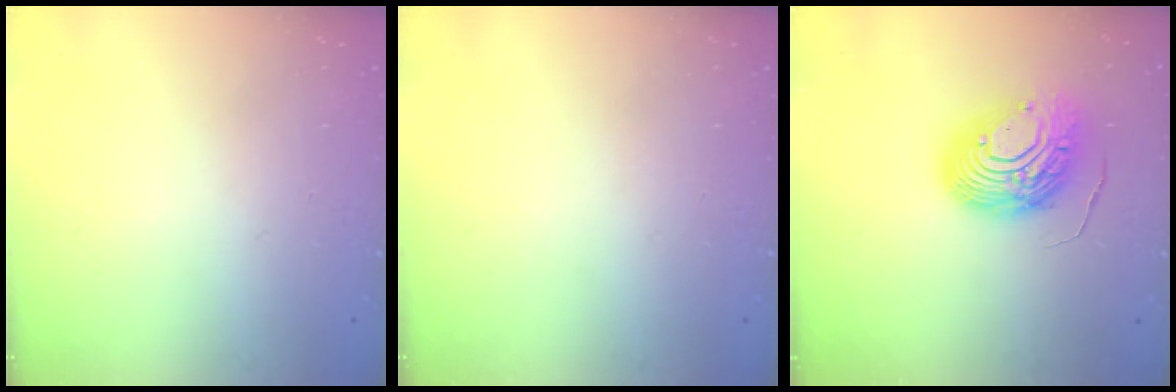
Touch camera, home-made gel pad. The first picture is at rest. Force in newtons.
{"total": 0.0}
{"total": 13.5, "press": 13.4, "slide": 1.7}